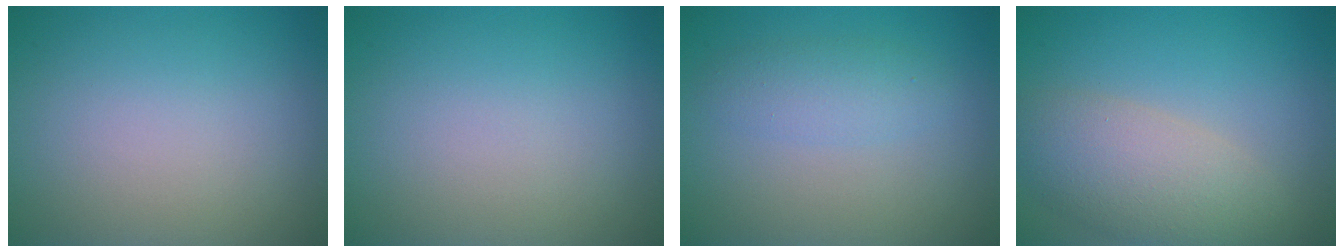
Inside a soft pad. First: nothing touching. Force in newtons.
{"total": 0.0}
{"total": 2.2, "press": 2.2, "slide": 0.1}
{"total": 5.5, "press": 5.5, "slide": 0.4}